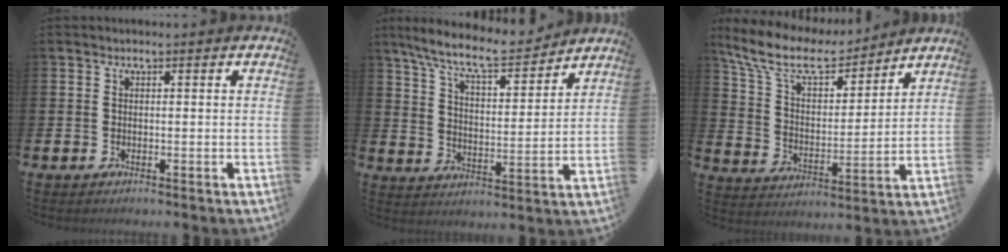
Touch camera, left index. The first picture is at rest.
{"total": 9.3, "force": [8.5, 1.4, 3.5], "torque": [-0.093, -0.054, 0.145]}
{"total": 10.5, "force": [9.1, 3.2, 4.2], "torque": [-0.115, -0.055, 0.160]}